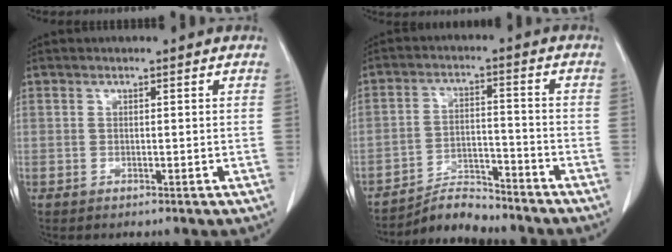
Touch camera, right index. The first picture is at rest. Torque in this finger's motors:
{"motor_torque": [-0.25, -0.48, -0.04, -0.03]}